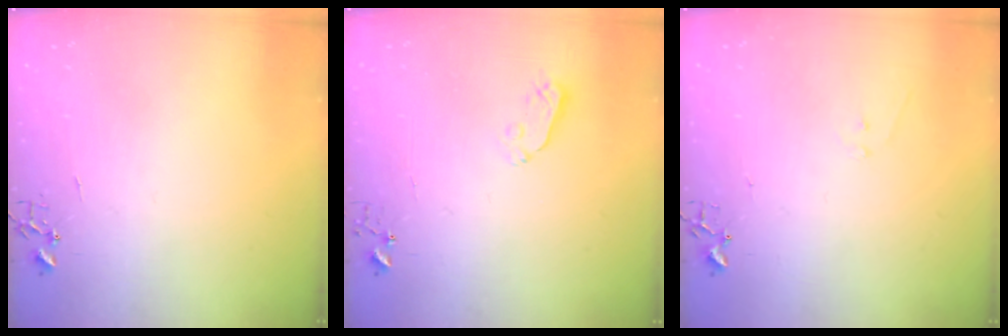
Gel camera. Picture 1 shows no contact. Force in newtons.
{"total": 3.8, "press": 3.8, "slide": 0.6}
{"total": 6.1, "press": 6.1, "slide": 0.5}